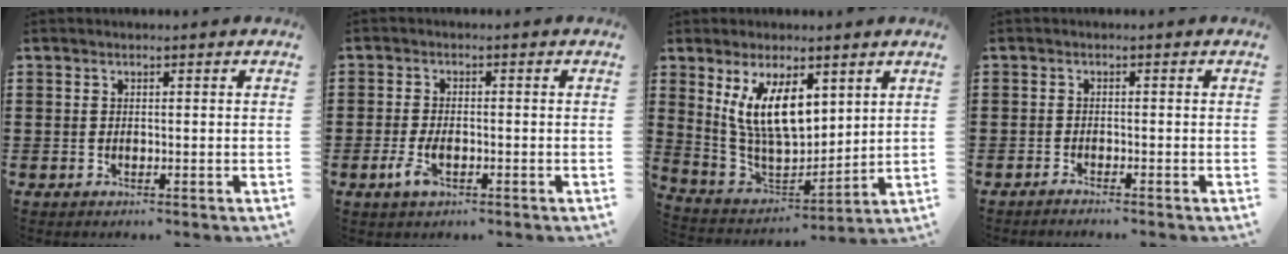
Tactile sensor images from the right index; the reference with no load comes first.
{"total": 3.6, "force": [-1.3, 1.6, 2.9], "torque": [-0.073, -0.007, -0.029]}
{"total": 10.9, "force": [4.7, 4.7, 8.6], "torque": [-0.191, -0.009, 0.087]}
{"total": 1.1, "force": [-1.1, 0.0, 0.1], "torque": [-0.004, 0.001, -0.023]}